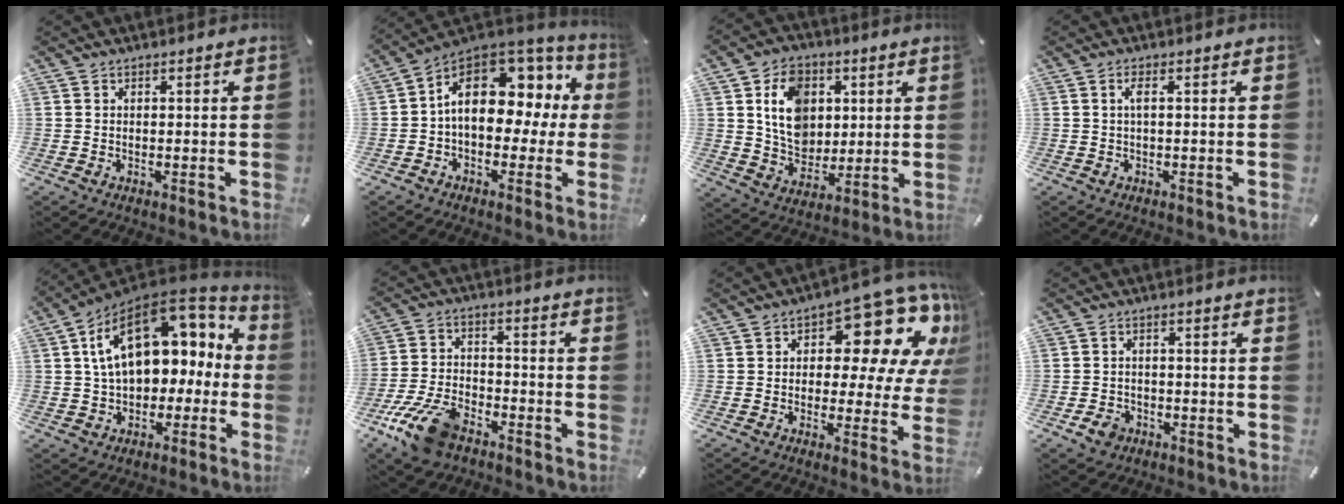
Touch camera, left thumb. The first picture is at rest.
{"total": 15.0, "force": [3.9, 10.2, 10.3], "torque": [-0.153, -0.015, 0.073]}
{"total": 11.9, "force": [3.0, 9.9, 5.9], "torque": [-0.097, 0.012, 0.061]}
{"total": 2.0, "force": [0.1, 0.3, 2.0], "torque": [-0.038, 0.000, 0.001]}
{"total": 19.3, "force": [6.2, 12.4, 13.3], "torque": [-0.241, -0.022, 0.111]}
{"total": 12.4, "force": [-8.0, 6.3, 7.1], "torque": [-0.139, 0.044, -0.148]}
{"total": 15.8, "force": [8.6, 7.8, 10.8], "torque": [-0.133, -0.074, 0.141]}
{"total": 4.1, "force": [-2.0, 3.2, 1.6], "torque": [-0.038, 0.005, -0.040]}